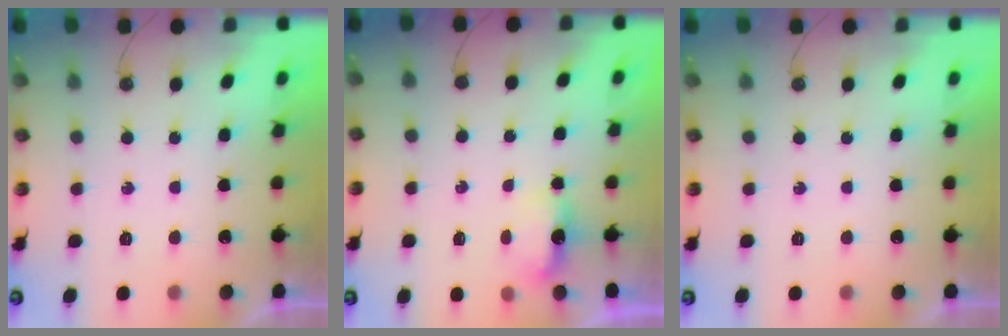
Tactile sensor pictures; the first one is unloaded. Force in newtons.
{"total": 3.4, "press": 3.4, "slide": 0.5}
{"total": 0.0}